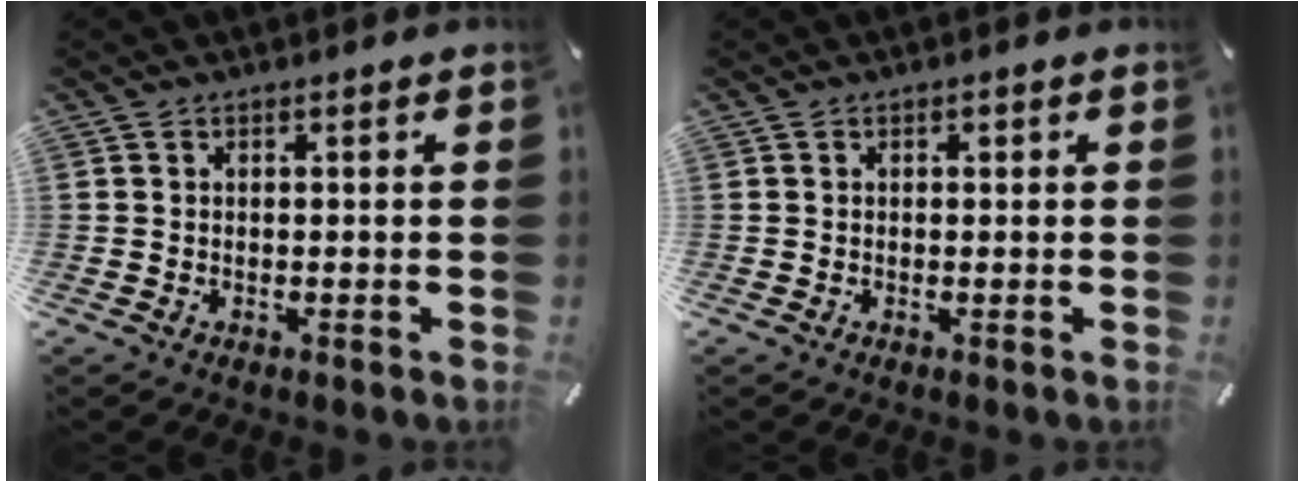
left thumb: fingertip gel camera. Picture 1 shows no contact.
{"total": 0.6, "force": [0.1, 0.5, 0.4], "torque": [-0.008, 0.002, 0.002]}